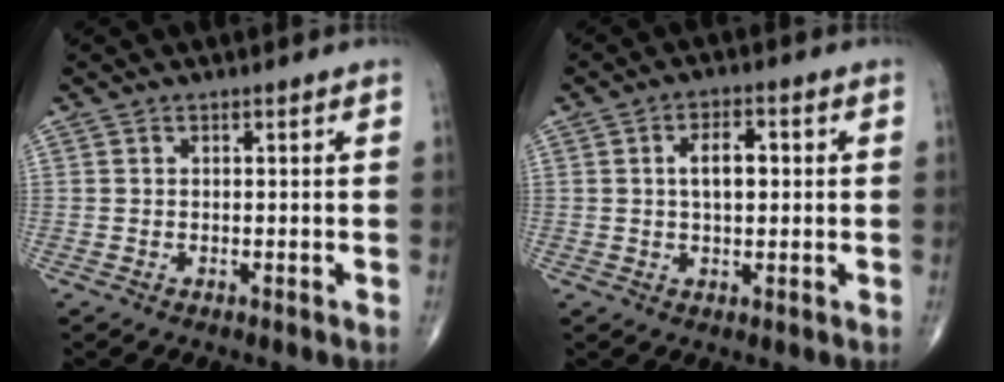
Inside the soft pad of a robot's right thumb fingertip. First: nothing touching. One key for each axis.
{"total": 5.6, "fx": 0.7, "fy": 2.9, "fz": 4.7, "tx": -0.071, "ty": 0.009, "tz": 0.008}